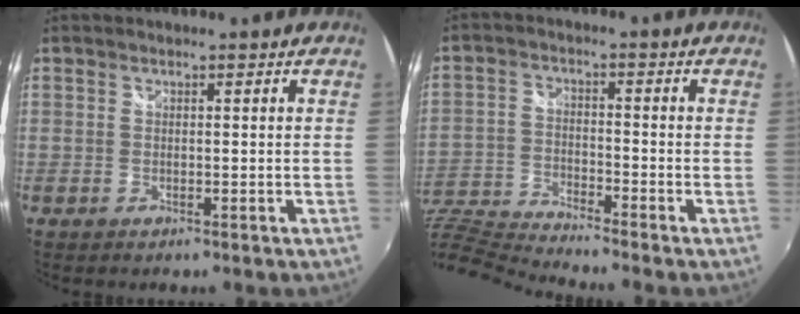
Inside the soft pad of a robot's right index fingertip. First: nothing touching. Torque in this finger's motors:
{"motor_torque": [-1.68, -0.46, -1.05, -0.21]}